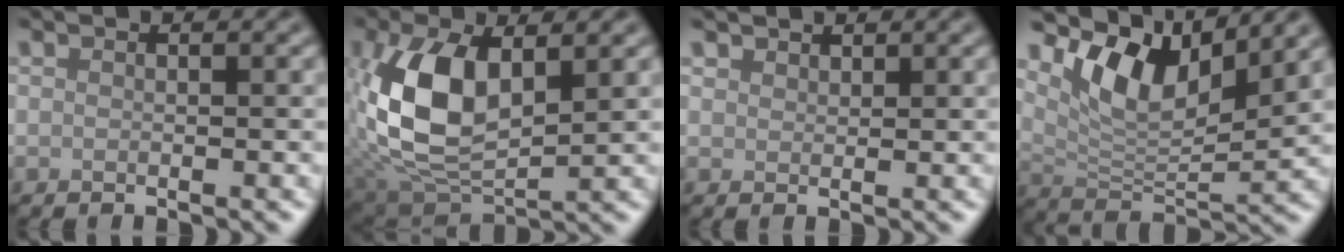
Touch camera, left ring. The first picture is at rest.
{"total": 9.7, "force": [0.2, 5.2, 8.2], "torque": [-0.184, -0.005, 0.000]}
{"total": 1.0, "force": [0.8, 0.5, 0.2], "torque": [-0.005, -0.001, 0.010]}
{"total": 8.2, "force": [3.6, 3.8, 6.3], "torque": [-0.110, -0.009, 0.062]}